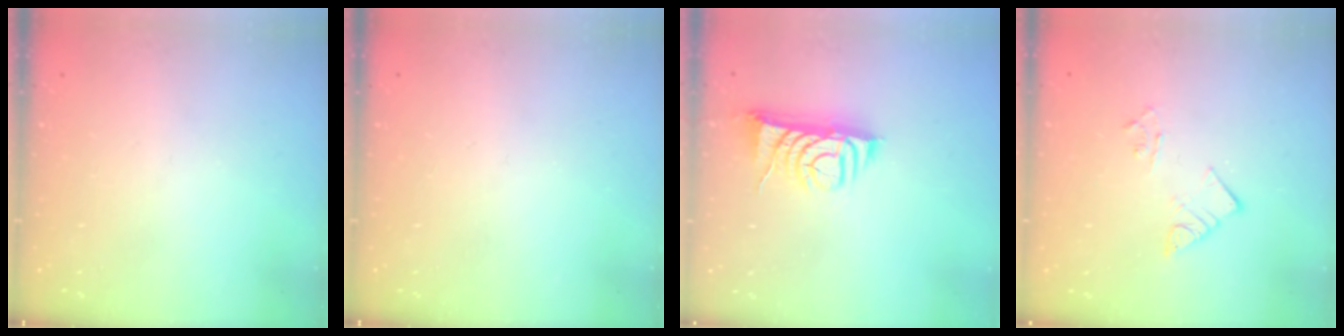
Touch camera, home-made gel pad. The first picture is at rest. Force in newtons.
{"total": 0.0}
{"total": 8.2, "press": 8.1, "slide": 1.2}
{"total": 5.5, "press": 5.5, "slide": 0.4}